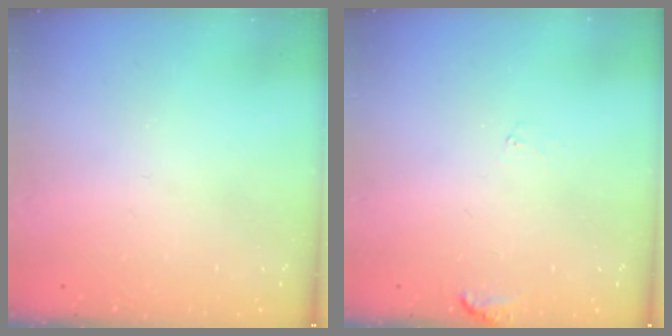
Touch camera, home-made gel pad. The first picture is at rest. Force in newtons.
{"total": 7.3, "press": 7.3, "slide": 0.7}